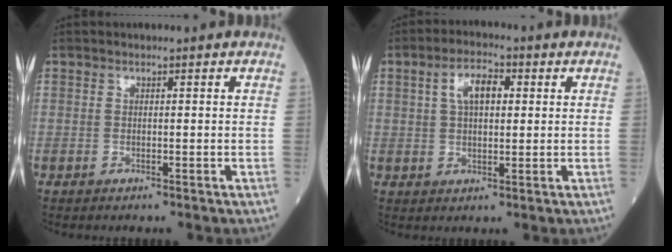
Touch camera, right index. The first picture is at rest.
{"total": 5.7, "force": [1.7, 2.6, 4.8], "torque": [-0.091, 0.015, 0.030]}